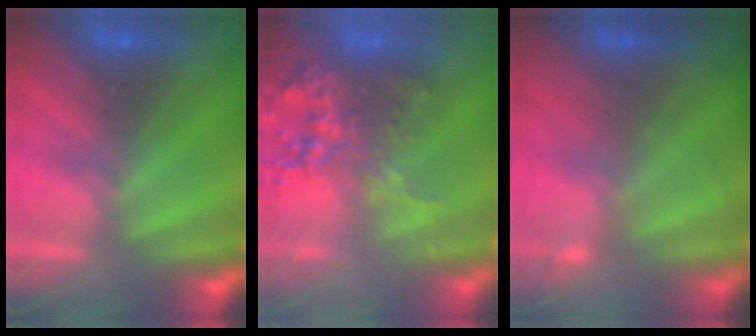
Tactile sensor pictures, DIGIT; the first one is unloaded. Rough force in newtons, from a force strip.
{"total": 8.3}
{"total": 2.2}